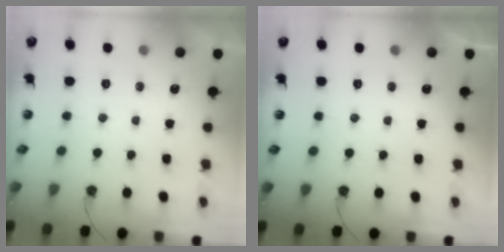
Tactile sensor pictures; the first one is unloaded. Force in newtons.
{"total": 1.8, "press": 1.8, "slide": 0.1}